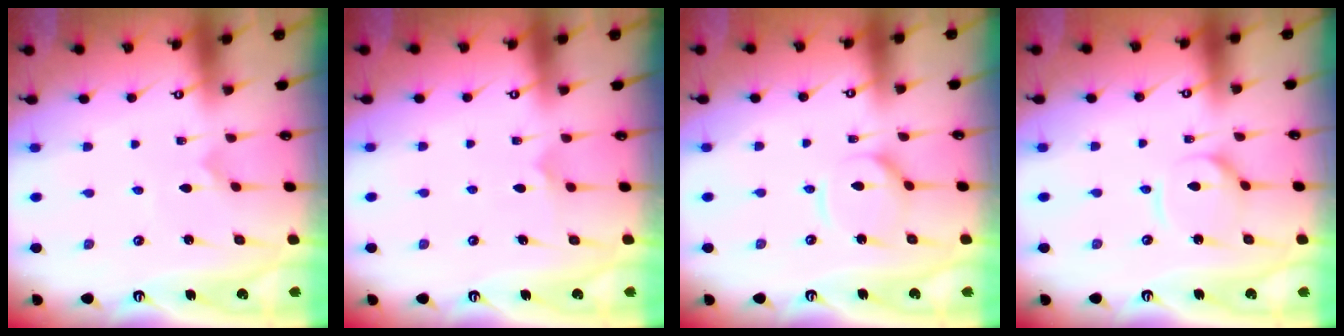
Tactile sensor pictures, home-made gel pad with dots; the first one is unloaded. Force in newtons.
{"total": 5.2, "press": 5.2, "slide": 0.3}
{"total": 6.4, "press": 6.3, "slide": 0.6}
{"total": 5.4, "press": 5.4, "slide": 0.4}